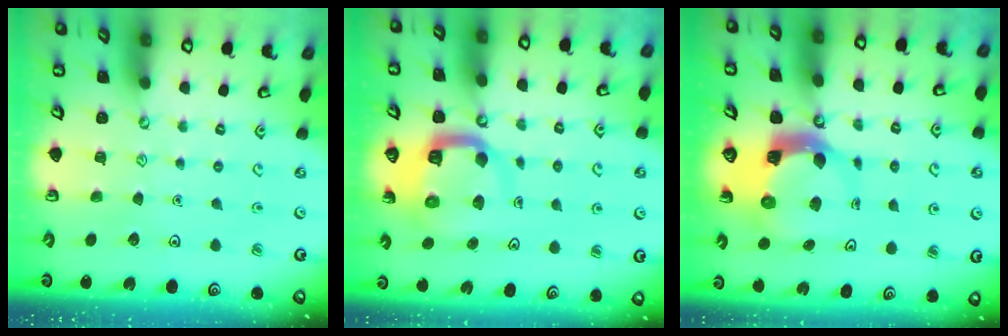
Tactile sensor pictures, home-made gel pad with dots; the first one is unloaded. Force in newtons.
{"total": 9.6, "press": 9.6, "slide": 1.2}
{"total": 6.3, "press": 6.3, "slide": 0.6}